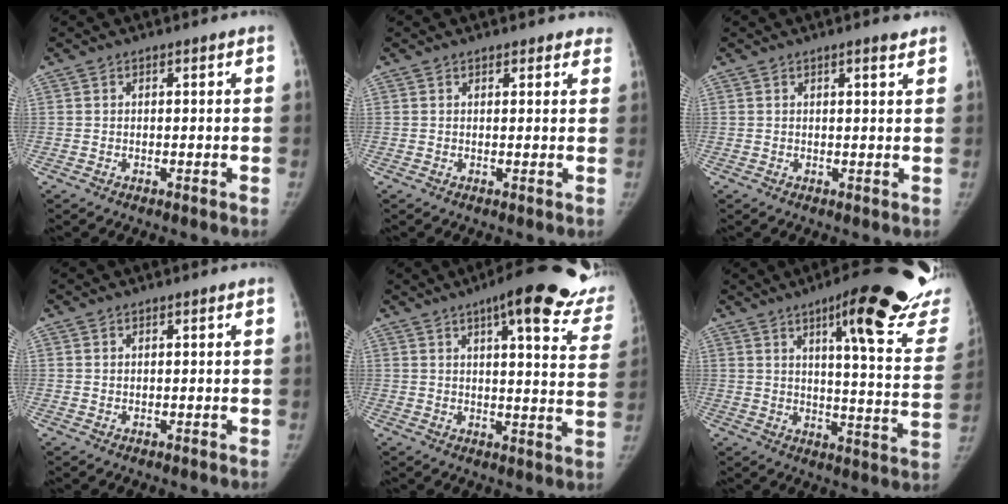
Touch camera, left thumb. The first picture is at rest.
{"total": 3.7, "force": [3.1, 1.7, 1.0], "torque": [0.024, -0.007, 0.026]}
{"total": 2.5, "force": [1.7, 0.3, 1.8], "torque": [-0.026, -0.009, 0.023]}
{"total": 0.6, "force": [0.5, 0.3, 0.3], "torque": [-0.004, -0.003, 0.008]}
{"total": 18.2, "force": [12.7, 5.4, 11.8], "torque": [-0.103, -0.044, 0.129]}
{"total": 26.7, "force": [18.1, 5.1, 19.0], "torque": [-0.215, -0.098, 0.226]}